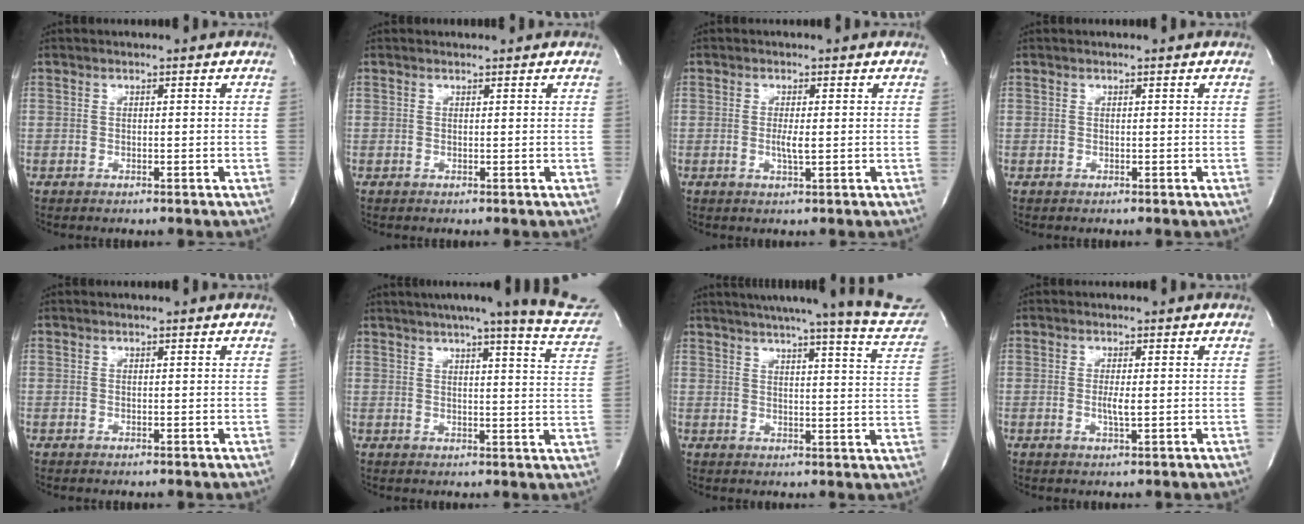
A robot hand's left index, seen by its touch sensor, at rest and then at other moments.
{"total": 0.0}
{"total": 2.1, "force": [-0.5, 0.1, 2.0], "torque": [-0.043, -0.007, -0.009]}
{"total": 0.0}
{"total": 0.0}
{"total": 19.2, "force": [16.6, 0.5, 9.6], "torque": [-0.127, -0.045, 0.182]}
{"total": 23.4, "force": [21.1, 0.2, 10.0], "torque": [-0.144, -0.070, 0.241]}
{"total": 2.0, "force": [-0.5, 0.1, 2.0], "torque": [-0.043, -0.007, -0.008]}